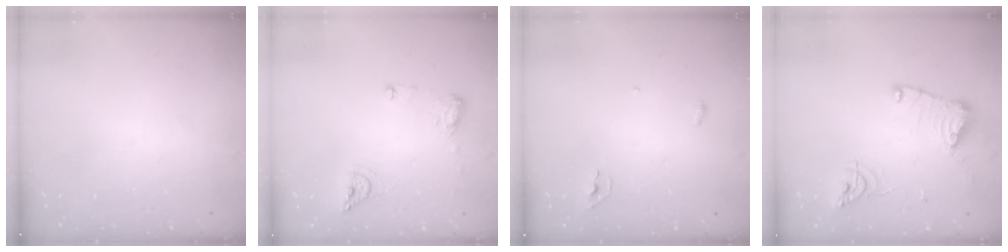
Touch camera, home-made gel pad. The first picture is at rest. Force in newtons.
{"total": 9.1, "press": 9.1, "slide": 1.1}
{"total": 5.6, "press": 3.9, "slide": 4.1}
{"total": 13.4, "press": 13.3, "slide": 1.4}